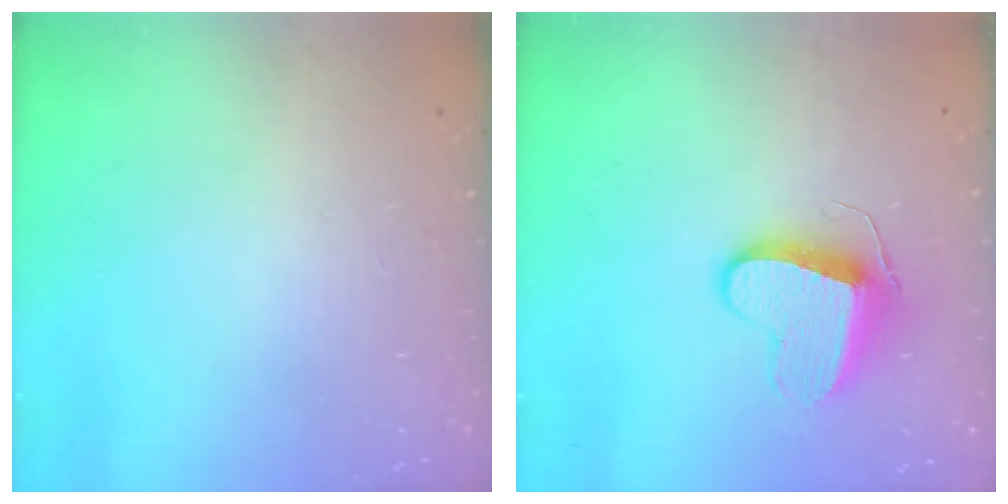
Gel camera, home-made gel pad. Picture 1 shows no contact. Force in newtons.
{"total": 10.0, "press": 10.0, "slide": 0.6}